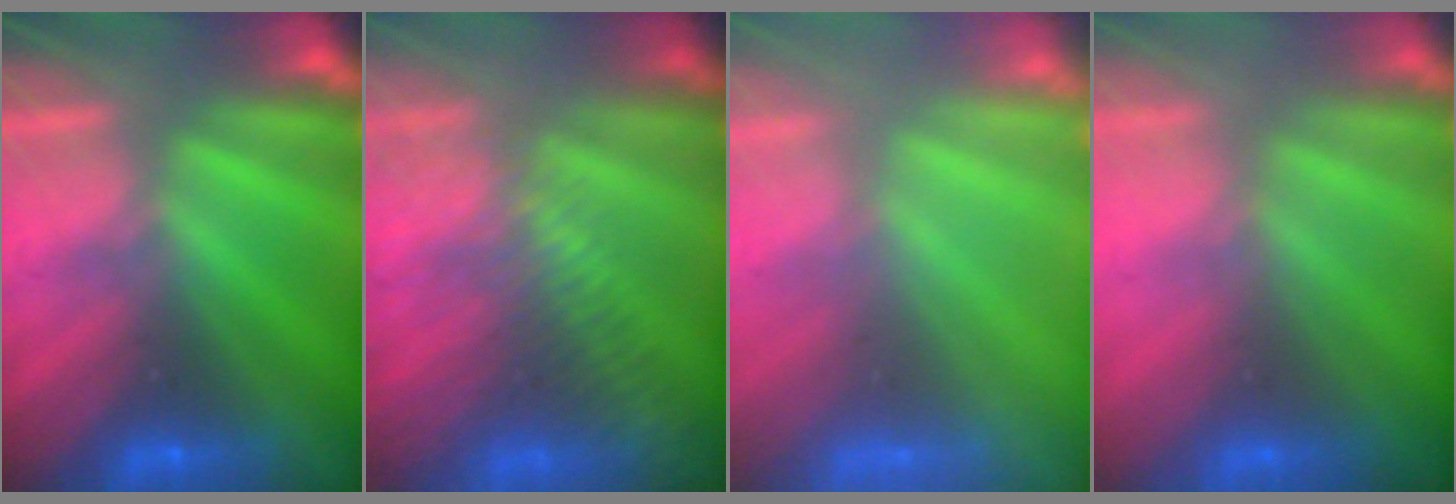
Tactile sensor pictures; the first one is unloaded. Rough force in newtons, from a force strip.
{"total": 10.8}
{"total": 8.3}
{"total": 2.8}